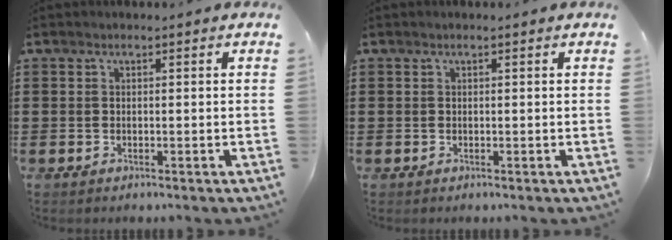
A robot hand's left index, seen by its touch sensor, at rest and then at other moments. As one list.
[{"total": 0.0}]